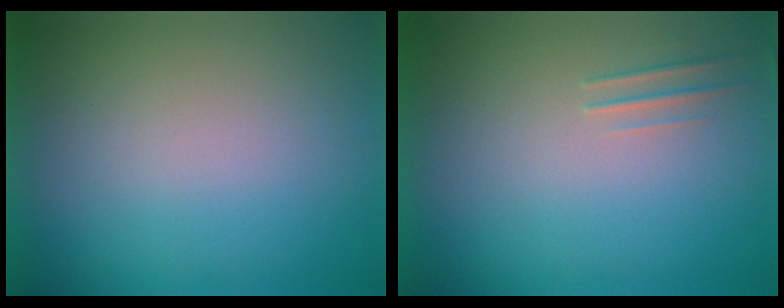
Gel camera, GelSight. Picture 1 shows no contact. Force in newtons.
{"total": 1.7}